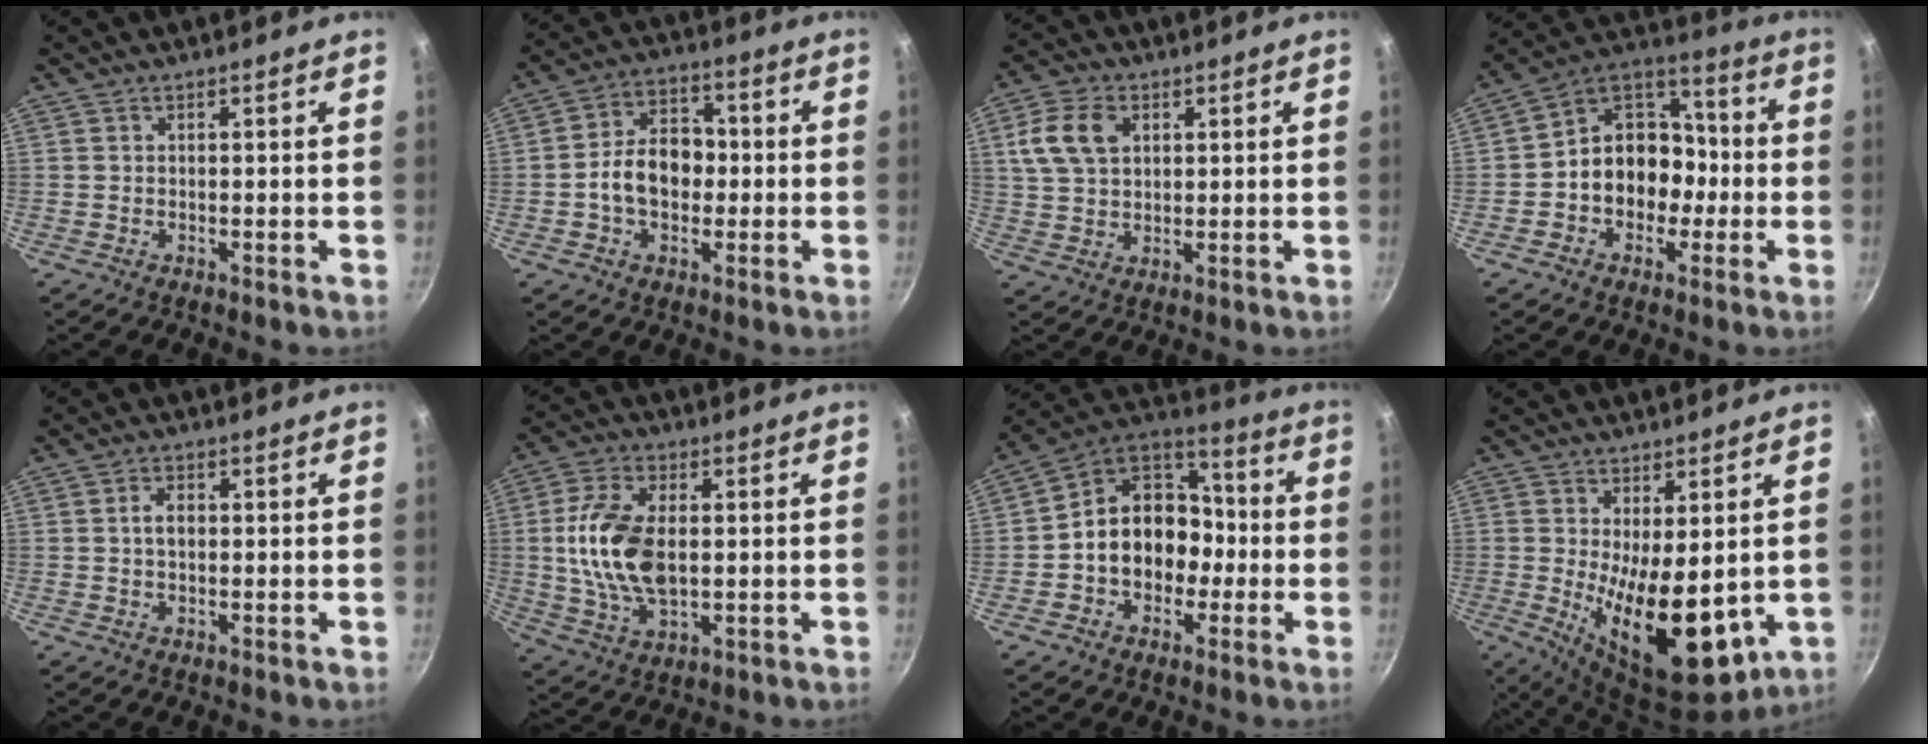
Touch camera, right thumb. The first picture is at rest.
{"total": 10.6, "force": [-1.2, 7.7, 7.3], "torque": [-0.084, 0.028, -0.031]}
{"total": 9.1, "force": [2.9, 6.3, 5.9], "torque": [-0.100, 0.005, 0.053]}
{"total": 14.2, "force": [-2.6, 11.6, 7.8], "torque": [-0.065, 0.052, -0.057]}
{"total": 2.8, "force": [0.1, 1.9, 2.1], "torque": [-0.030, 0.008, 0.000]}
{"total": 14.4, "force": [0.5, 8.2, 11.8], "torque": [-0.222, 0.006, 0.010]}
{"total": 15.5, "force": [-2.6, 12.4, 8.8], "torque": [-0.093, 0.055, -0.056]}
{"total": 15.7, "force": [-1.1, 7.1, 14.0], "torque": [-0.199, -0.031, 0.004]}